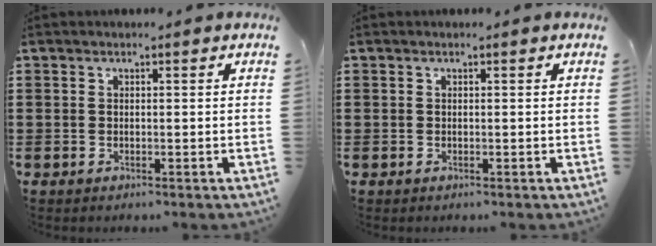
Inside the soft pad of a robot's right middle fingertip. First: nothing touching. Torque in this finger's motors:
{"motor_torque": [-0.04, 0.03, 0.00, 0.00]}